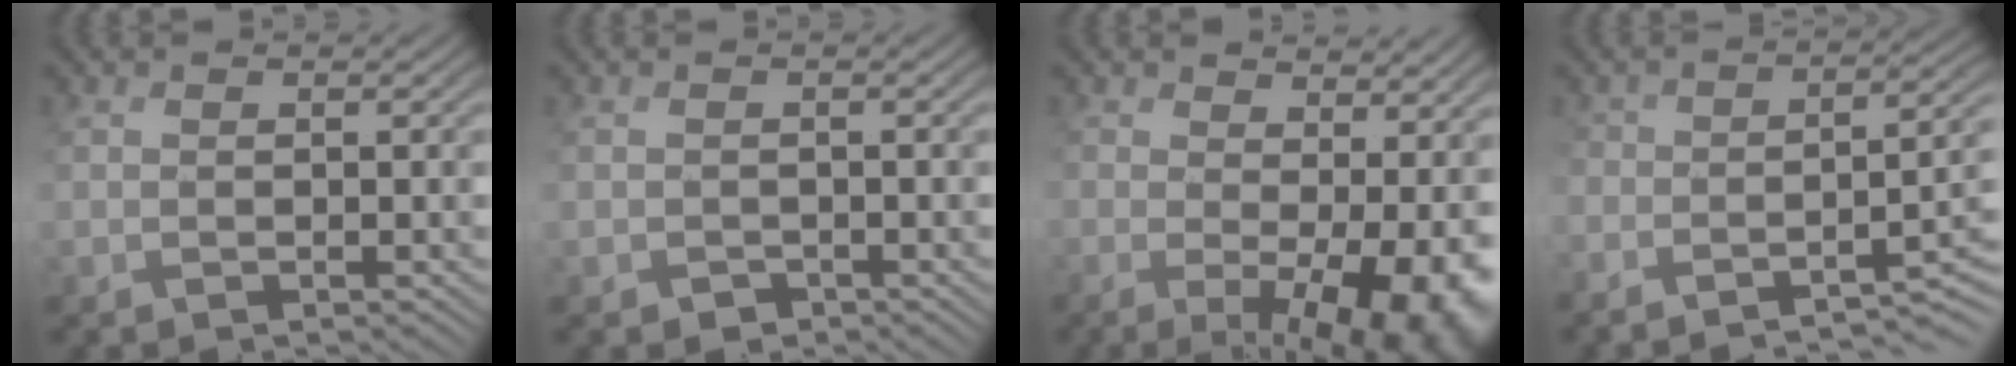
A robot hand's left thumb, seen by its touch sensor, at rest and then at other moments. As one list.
[{"total": 1.2, "force": [-0.7, 0.8, 0.3], "torque": [-0.006, -0.004, -0.014]}, {"total": 10.4, "force": [-0.2, 4.4, 9.5], "torque": [-0.154, -0.018, 0.005]}, {"total": 7.3, "force": [-5.6, 2.0, 4.3], "torque": [-0.063, -0.011, -0.089]}]